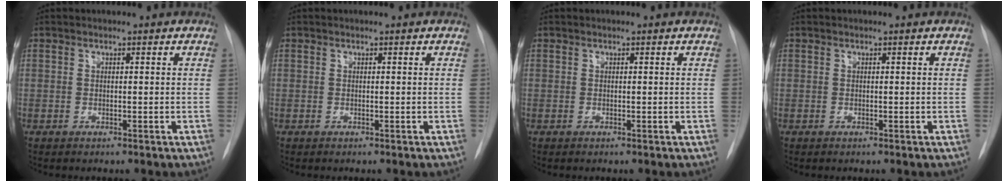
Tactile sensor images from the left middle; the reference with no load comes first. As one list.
[{"total": 0.0}, {"total": 0.0}, {"total": 0.0}]